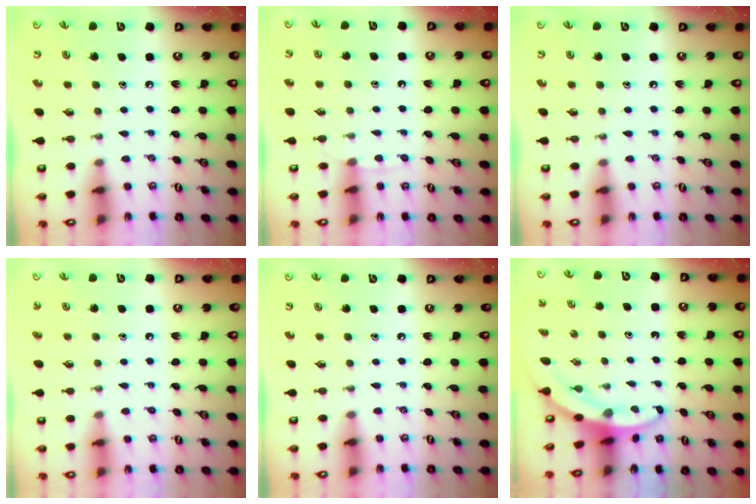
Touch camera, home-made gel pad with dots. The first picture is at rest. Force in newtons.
{"total": 3.5, "press": 3.5, "slide": 0.4}
{"total": 0.0}
{"total": 2.0, "press": 2.0, "slide": 0.2}
{"total": 0.0}
{"total": 3.4, "press": 3.4, "slide": 0.1}